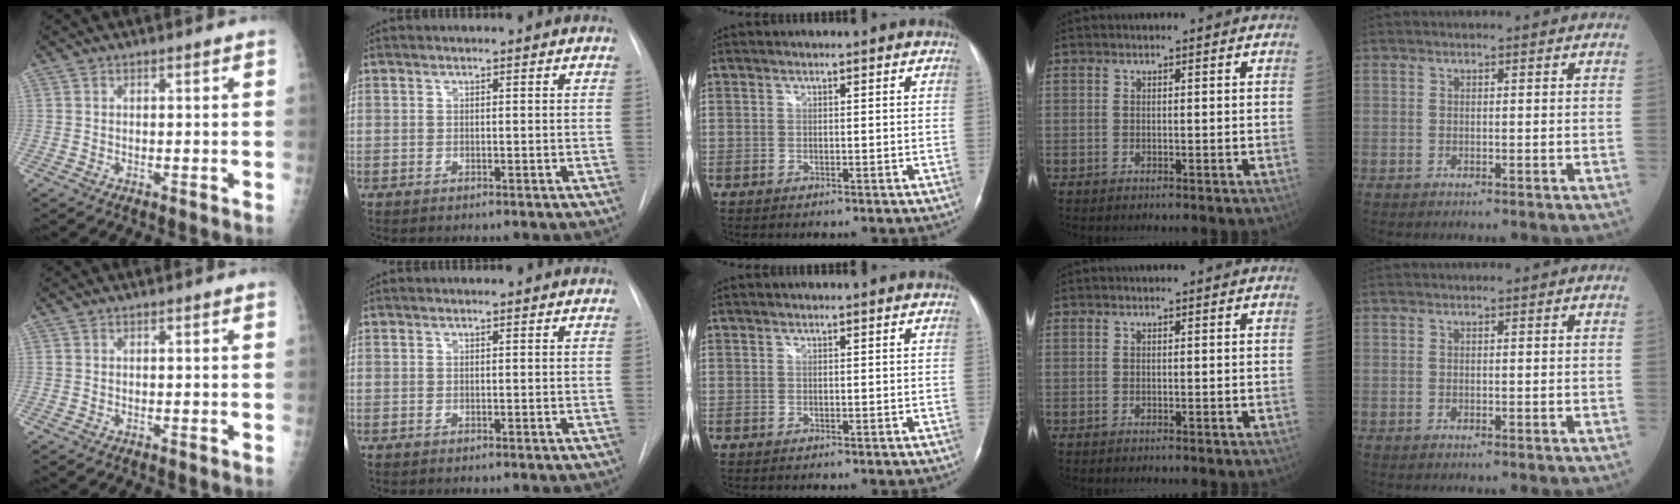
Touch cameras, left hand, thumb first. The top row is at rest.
{}